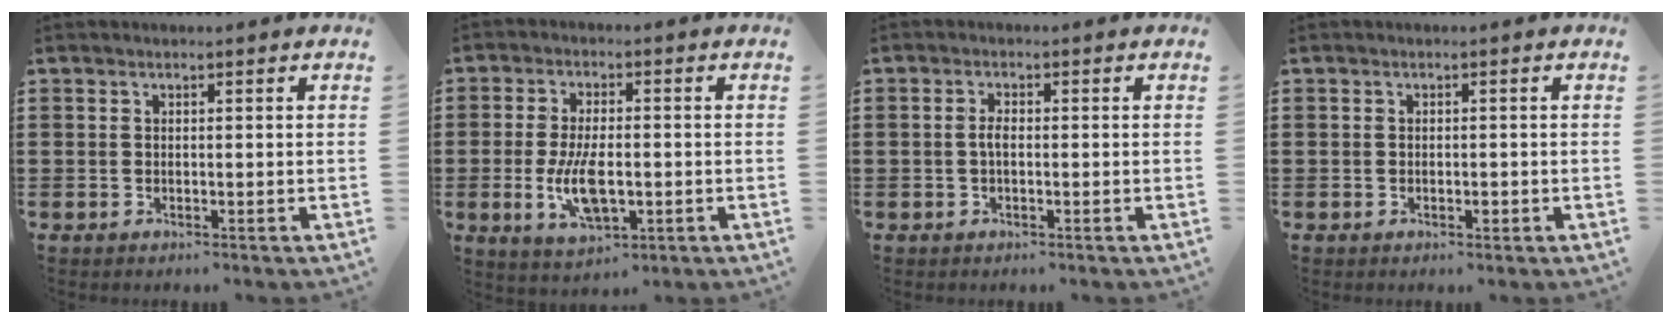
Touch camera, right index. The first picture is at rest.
{"total": 7.8, "force": [-1.6, 3.4, 6.9], "torque": [-0.144, -0.013, -0.032]}
{"total": 1.8, "force": [-0.3, 0.6, 1.6], "torque": [-0.038, -0.001, -0.009]}
{"total": 1.1, "force": [-0.5, 0.3, 0.9], "torque": [-0.019, -0.007, -0.007]}